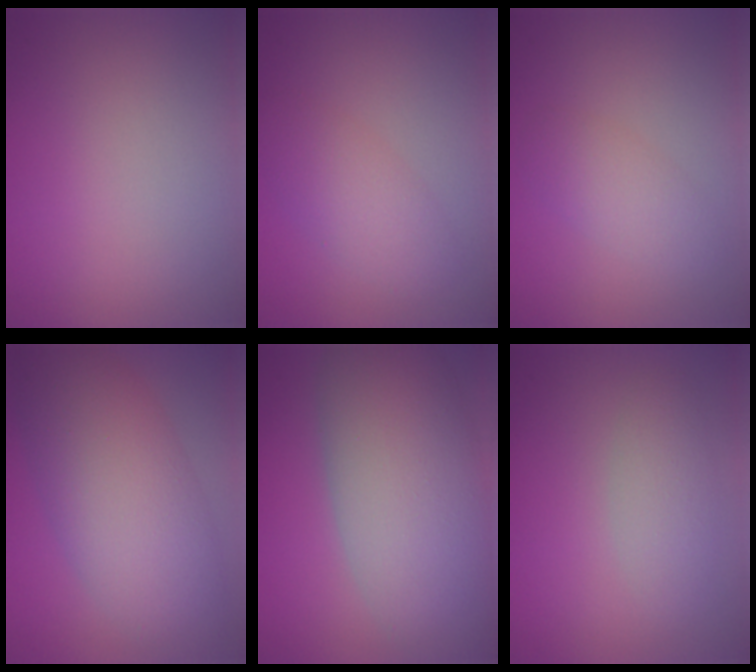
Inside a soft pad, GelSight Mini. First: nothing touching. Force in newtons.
{"total": 3.1, "press": 3.1, "slide": 0.0}
{"total": 2.4, "press": 2.4, "slide": 0.1}
{"total": 8.3, "press": 8.3, "slide": 0.1}
{"total": 10.7, "press": 10.7, "slide": 0.7}
{"total": 2.2, "press": 2.2, "slide": 0.1}